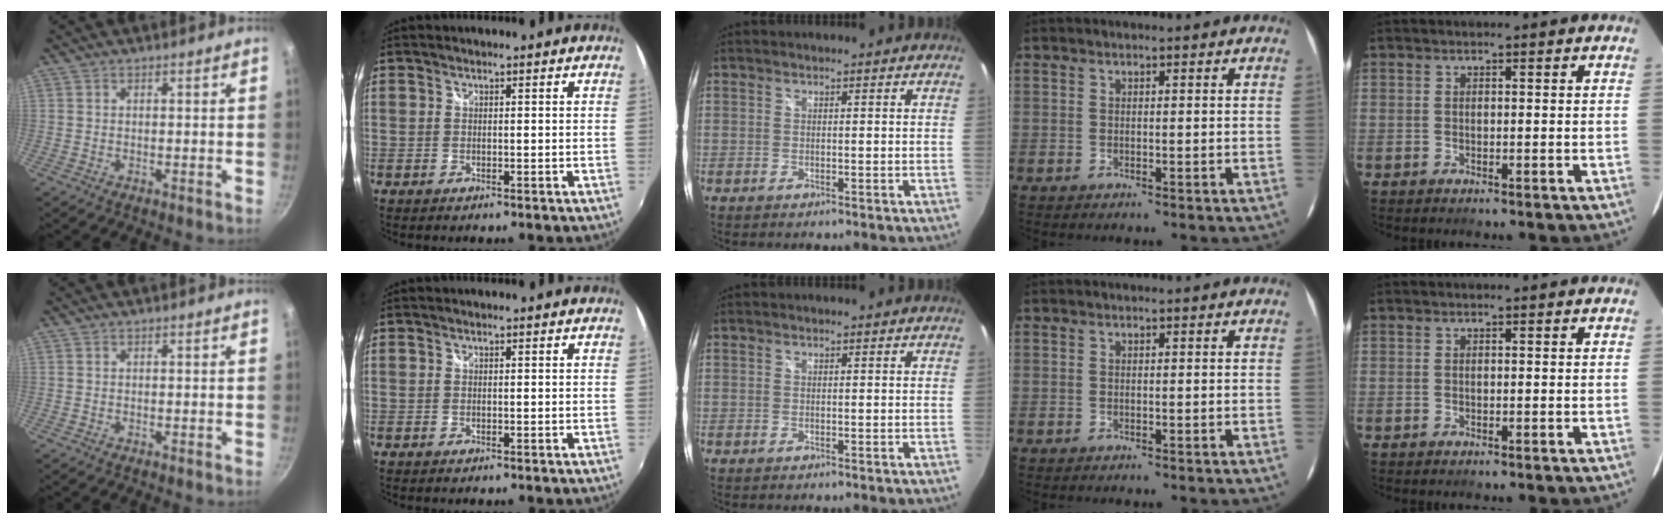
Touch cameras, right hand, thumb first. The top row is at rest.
{}